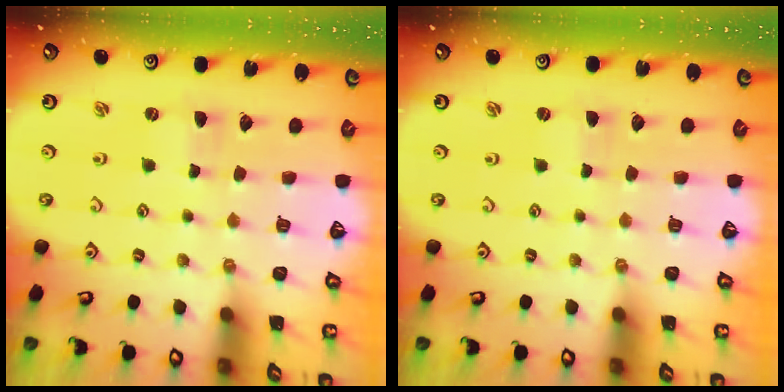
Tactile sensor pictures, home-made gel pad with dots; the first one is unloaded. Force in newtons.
{"total": 0.0}